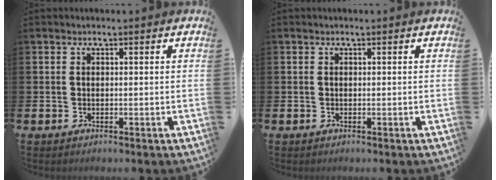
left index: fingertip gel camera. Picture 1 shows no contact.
{"total": 0.0}